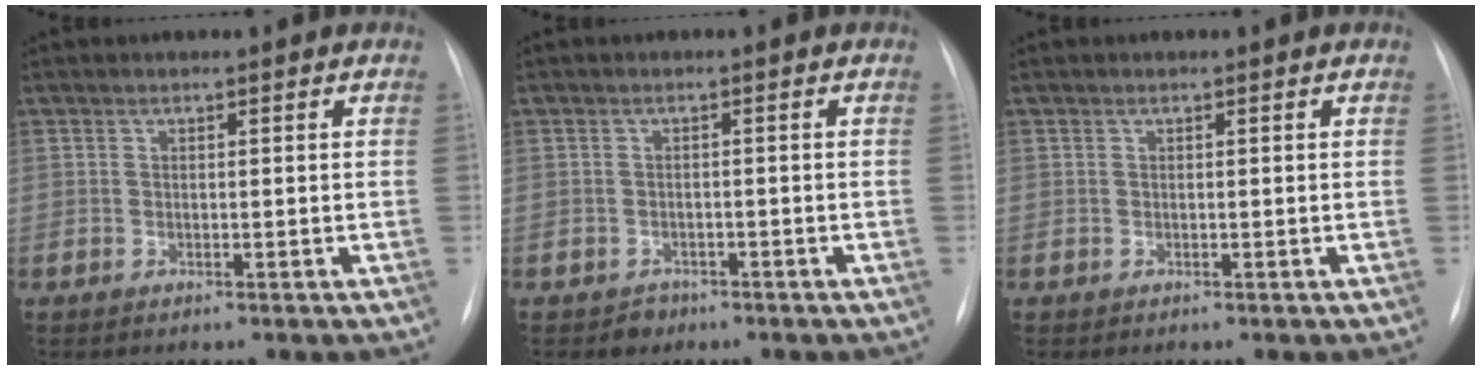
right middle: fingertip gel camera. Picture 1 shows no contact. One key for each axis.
{"total": 1.7, "fx": -1.1, "fy": 1.2, "fz": 0.0, "tx": 0.000, "ty": 0.005, "tz": -0.017}
{"total": 0.0}